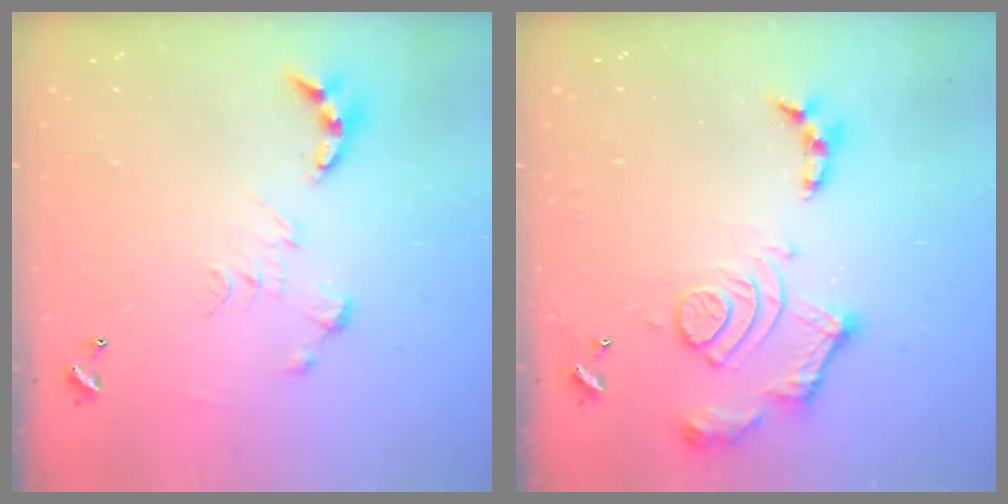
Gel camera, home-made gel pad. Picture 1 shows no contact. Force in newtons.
{"total": 14.9, "press": 14.9, "slide": 1.1}